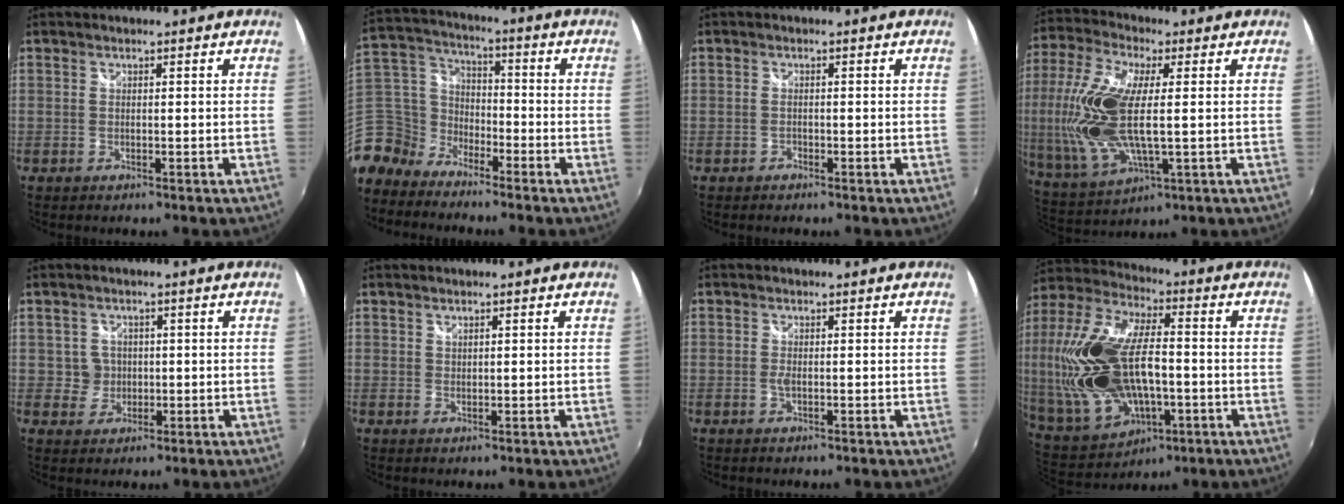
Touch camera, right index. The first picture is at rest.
{"total": 11.7, "force": [-8.7, 7.6, 2.0], "torque": [-0.094, 0.030, -0.191]}
{"total": 0.8, "force": [-0.6, 0.5, 0.3], "torque": [-0.008, 0.000, -0.011]}
{"total": 20.1, "force": [0.5, 8.2, 18.4], "torque": [-0.386, -0.008, 0.016]}
{"total": 3.3, "force": [0.1, 3.3, 0.2], "torque": [0.002, 0.011, 0.004]}
{"total": 0.7, "force": [0.6, 0.3, 0.3], "torque": [-0.003, 0.000, 0.010]}
{"total": 1.1, "force": [-0.2, 0.2, 1.0], "torque": [-0.021, -0.001, -0.004]}
{"total": 26.7, "force": [-2.6, 14.5, 22.3], "torque": [-0.484, -0.012, -0.024]}